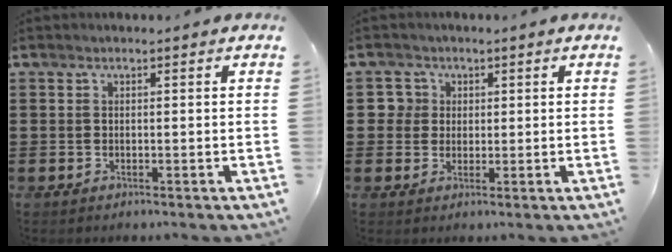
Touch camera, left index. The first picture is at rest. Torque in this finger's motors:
{"motor_torque": [0.00, -0.13, -0.06, -0.01]}